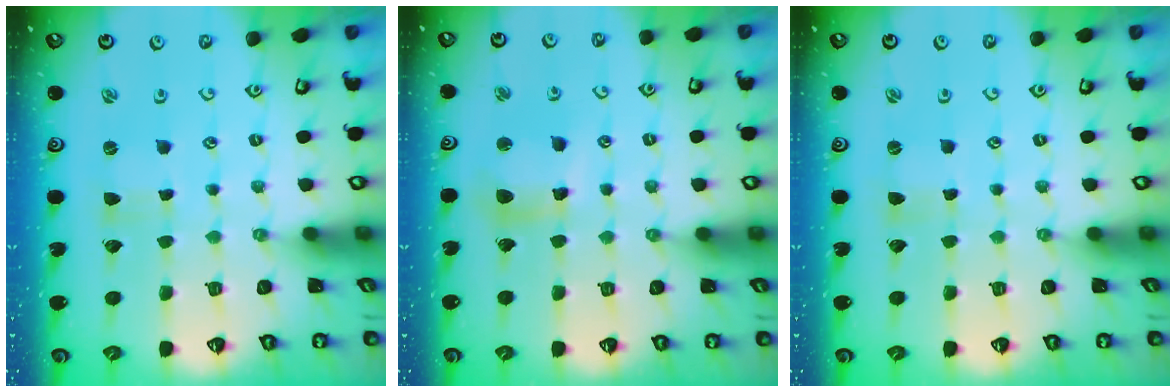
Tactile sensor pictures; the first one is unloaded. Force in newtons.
{"total": 8.5, "press": 8.3, "slide": 1.4}
{"total": 0.0}